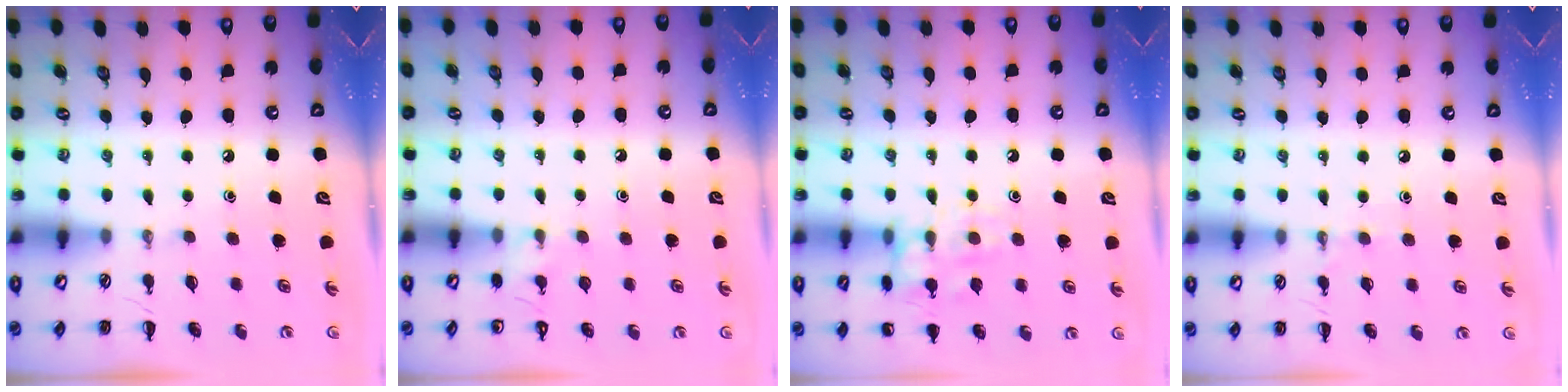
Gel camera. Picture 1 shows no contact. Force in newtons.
{"total": 3.5, "press": 3.3, "slide": 1.3}
{"total": 11.8, "press": 11.7, "slide": 0.6}
{"total": 4.5, "press": 4.3, "slide": 1.3}